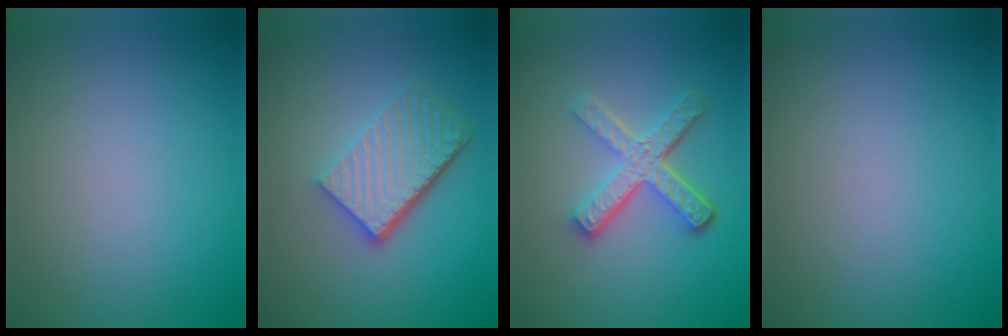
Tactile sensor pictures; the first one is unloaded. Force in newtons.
{"total": 5.7, "press": 4.0, "slide": 4.1}
{"total": 5.1, "press": 3.5, "slide": 3.7}
{"total": 0.0}